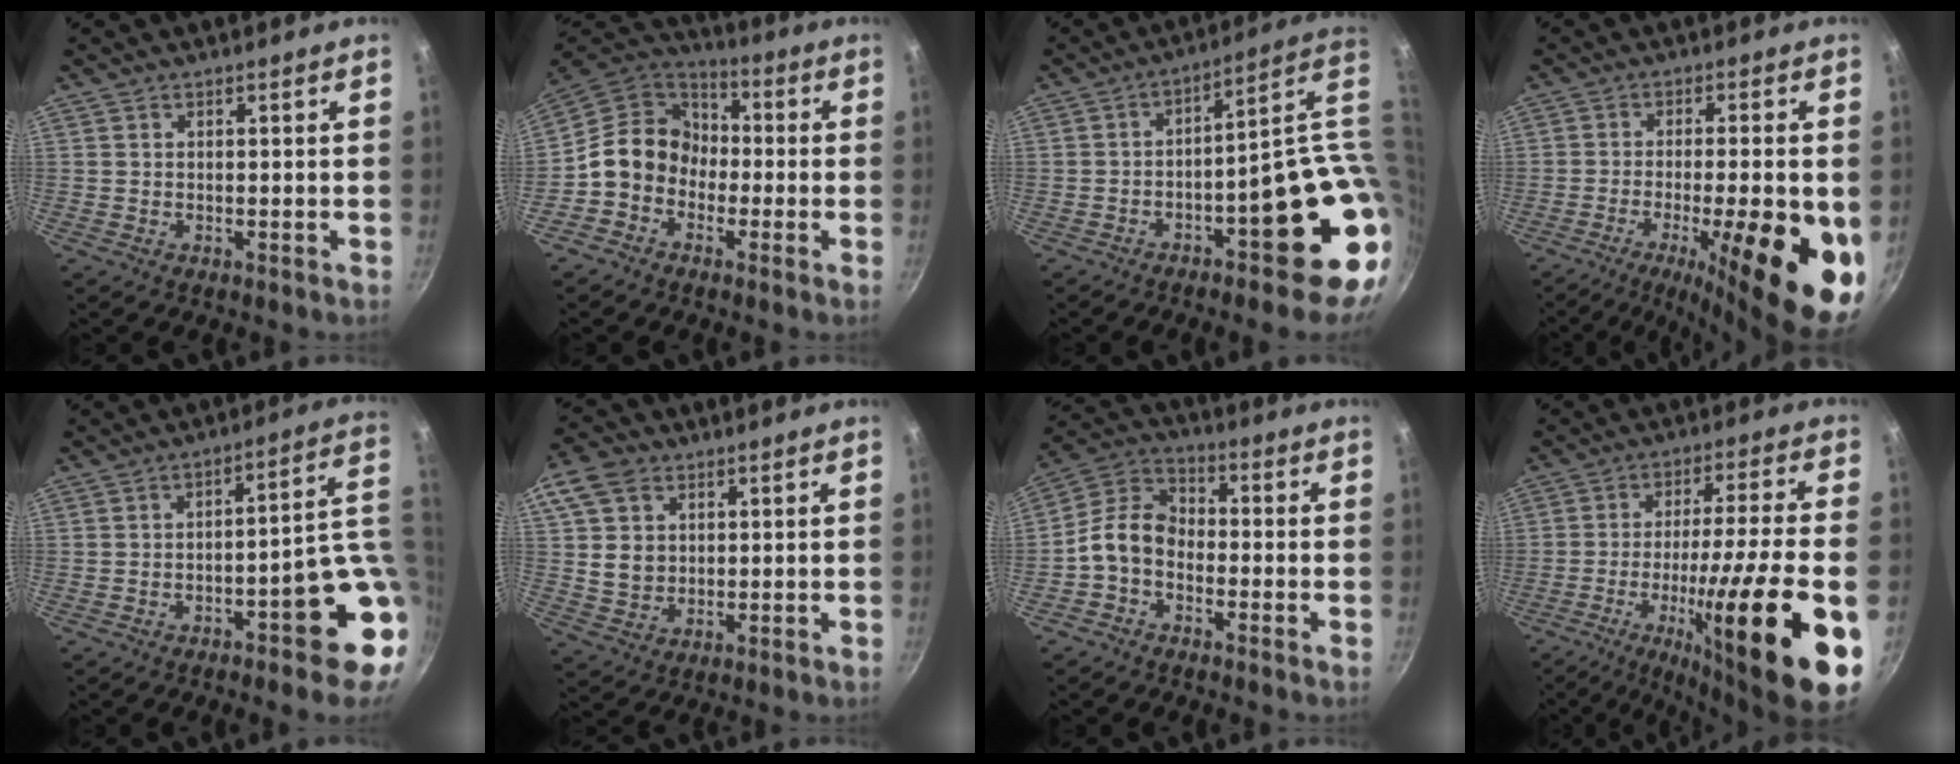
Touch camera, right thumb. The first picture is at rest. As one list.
[{"total": 12.4, "force": [-2.3, 10.6, 6.0], "torque": [-0.066, 0.047, -0.066]}, {"total": 20.3, "force": [-1.3, 6.8, 19.1], "torque": [-0.196, 0.005, -0.007]}, {"total": 19.4, "force": [-6.0, 5.2, 17.7], "torque": [-0.248, -0.002, -0.085]}, {"total": 12.7, "force": [-1.8, 4.0, 11.9], "torque": [-0.118, 0.027, -0.020]}, {"total": 11.2, "force": [3.2, 8.9, 5.9], "torque": [-0.099, -0.005, 0.058]}, {"total": 8.7, "force": [-2.8, 6.1, 5.5], "torque": [-0.094, 0.046, -0.077]}, {"total": 23.0, "force": [-8.2, 2.6, 21.4], "torque": [-0.320, 0.016, -0.130]}]